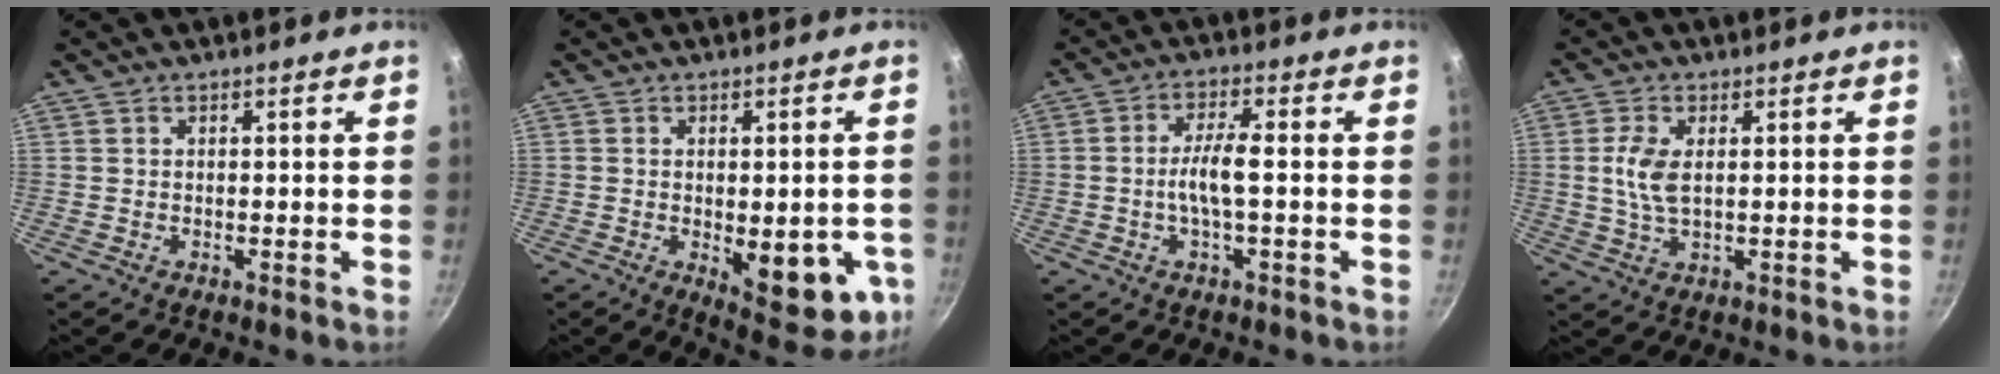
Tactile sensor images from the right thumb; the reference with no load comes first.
{"total": 13.8, "force": [-3.2, 6.0, 12.1], "torque": [-0.120, -0.013, -0.030]}
{"total": 5.8, "force": [-0.9, 1.3, 5.6], "torque": [-0.114, 0.017, -0.021]}
{"total": 5.9, "force": [0.9, 3.0, 5.1], "torque": [-0.107, 0.000, 0.018]}